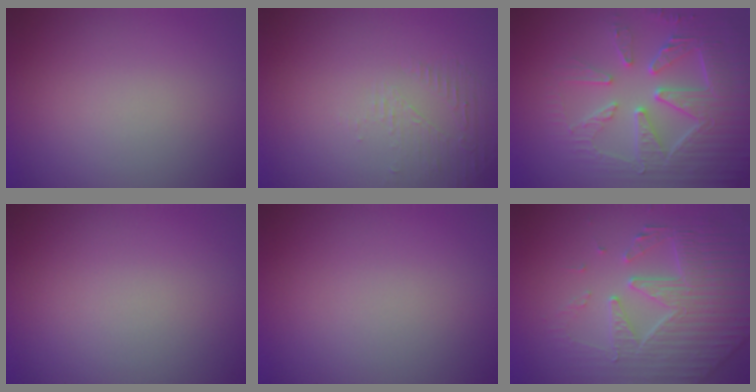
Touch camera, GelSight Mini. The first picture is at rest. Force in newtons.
{"total": 1.6, "press": 0.4, "slide": 1.6}
{"total": 7.2, "press": 5.9, "slide": 4.2}
{"total": 0.0}
{"total": 0.0}
{"total": 5.9, "press": 5.2, "slide": 2.8}